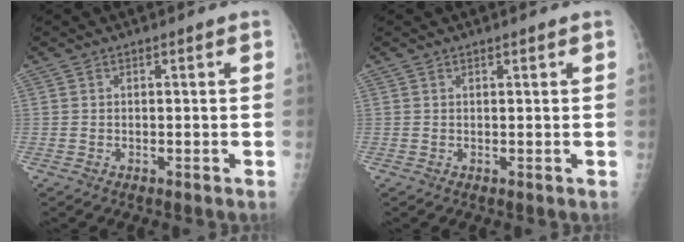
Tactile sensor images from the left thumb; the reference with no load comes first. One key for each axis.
{"total": 0.6, "fx": 0.5, "fy": 0.2, "fz": 0.4, "tx": -0.006, "ty": -0.002, "tz": 0.008}